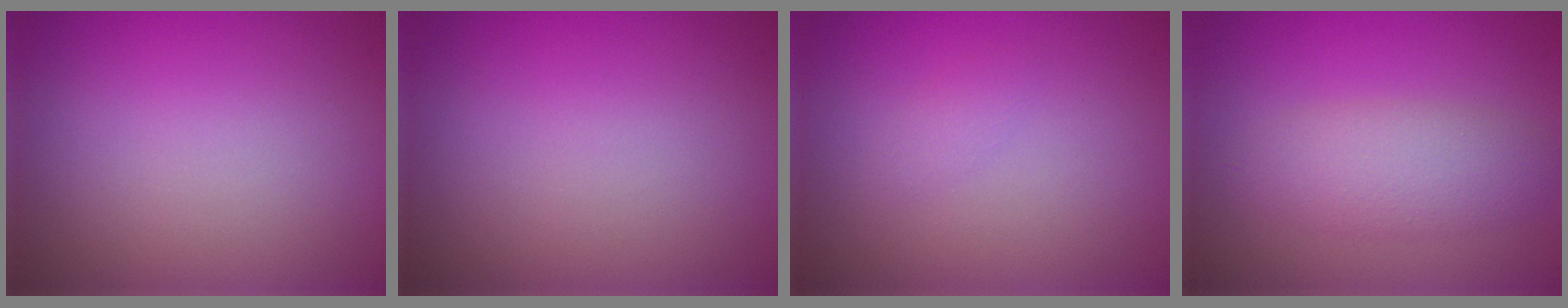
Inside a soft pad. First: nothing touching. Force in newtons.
{"total": 0.0}
{"total": 0.8, "press": 0.8, "slide": 0.0}
{"total": 3.5, "press": 3.5, "slide": 0.1}